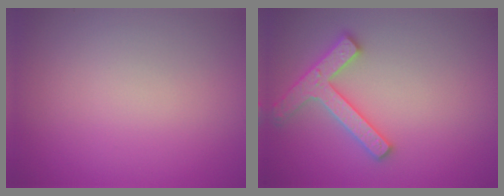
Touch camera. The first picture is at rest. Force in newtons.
{"total": 3.5, "press": 3.4, "slide": 0.8}